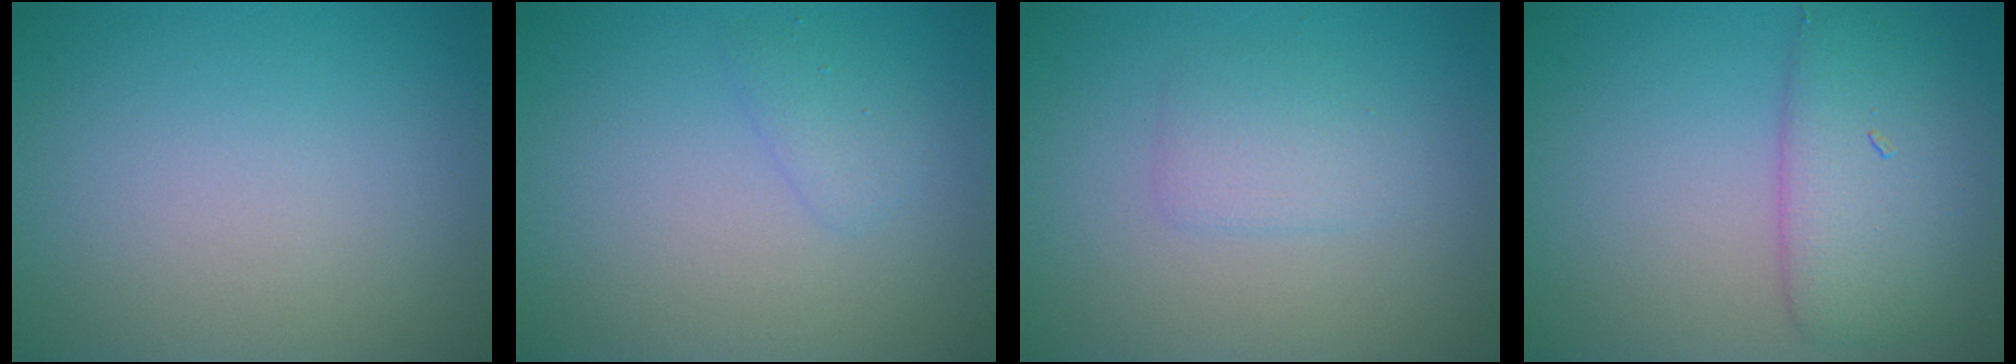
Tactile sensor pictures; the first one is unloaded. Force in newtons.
{"total": 1.3, "press": 1.3, "slide": 0.0}
{"total": 1.9, "press": 1.9, "slide": 0.1}
{"total": 4.9, "press": 4.9, "slide": 0.2}